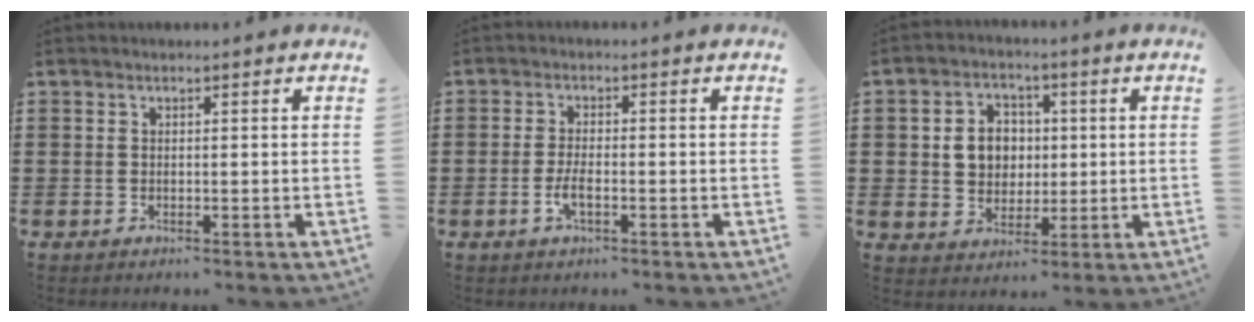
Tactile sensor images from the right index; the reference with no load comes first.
{"total": 2.9, "force": [-1.1, 0.8, 2.5], "torque": [-0.058, -0.003, -0.025]}
{"total": 6.3, "force": [0.6, 5.4, 3.2], "torque": [-0.072, 0.015, 0.007]}